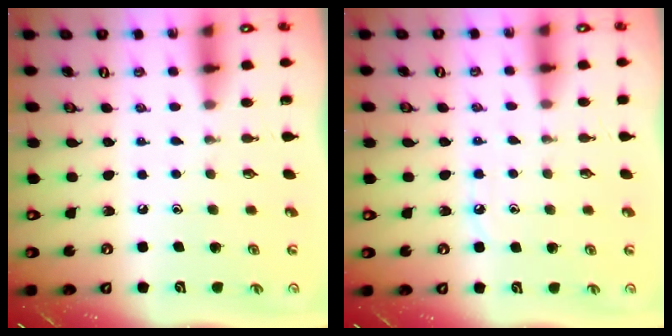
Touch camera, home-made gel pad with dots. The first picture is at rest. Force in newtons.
{"total": 4.6, "press": 4.6, "slide": 0.7}